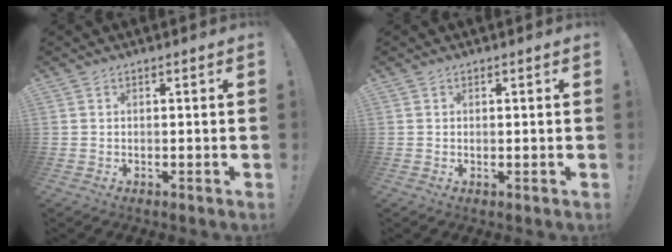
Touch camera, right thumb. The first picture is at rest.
{"total": 0.5, "force": [0.3, 0.1, 0.4], "torque": [-0.004, 0.000, 0.005]}